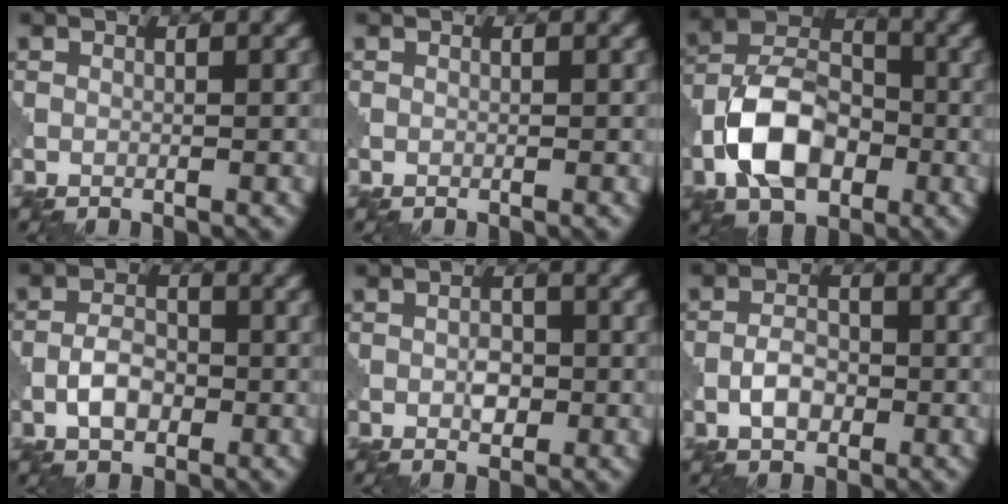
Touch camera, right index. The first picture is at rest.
{"total": 0.0}
{"total": 8.6, "force": [-2.7, 5.9, 5.7], "torque": [-0.114, 0.011, -0.057]}
{"total": 2.9, "force": [-0.7, 1.9, 2.1], "torque": [-0.038, 0.005, -0.012]}
{"total": 1.5, "force": [0.1, 1.0, 1.1], "torque": [-0.020, 0.002, 0.005]}
{"total": 2.4, "force": [-0.5, 1.6, 1.7], "torque": [-0.031, 0.005, -0.009]}